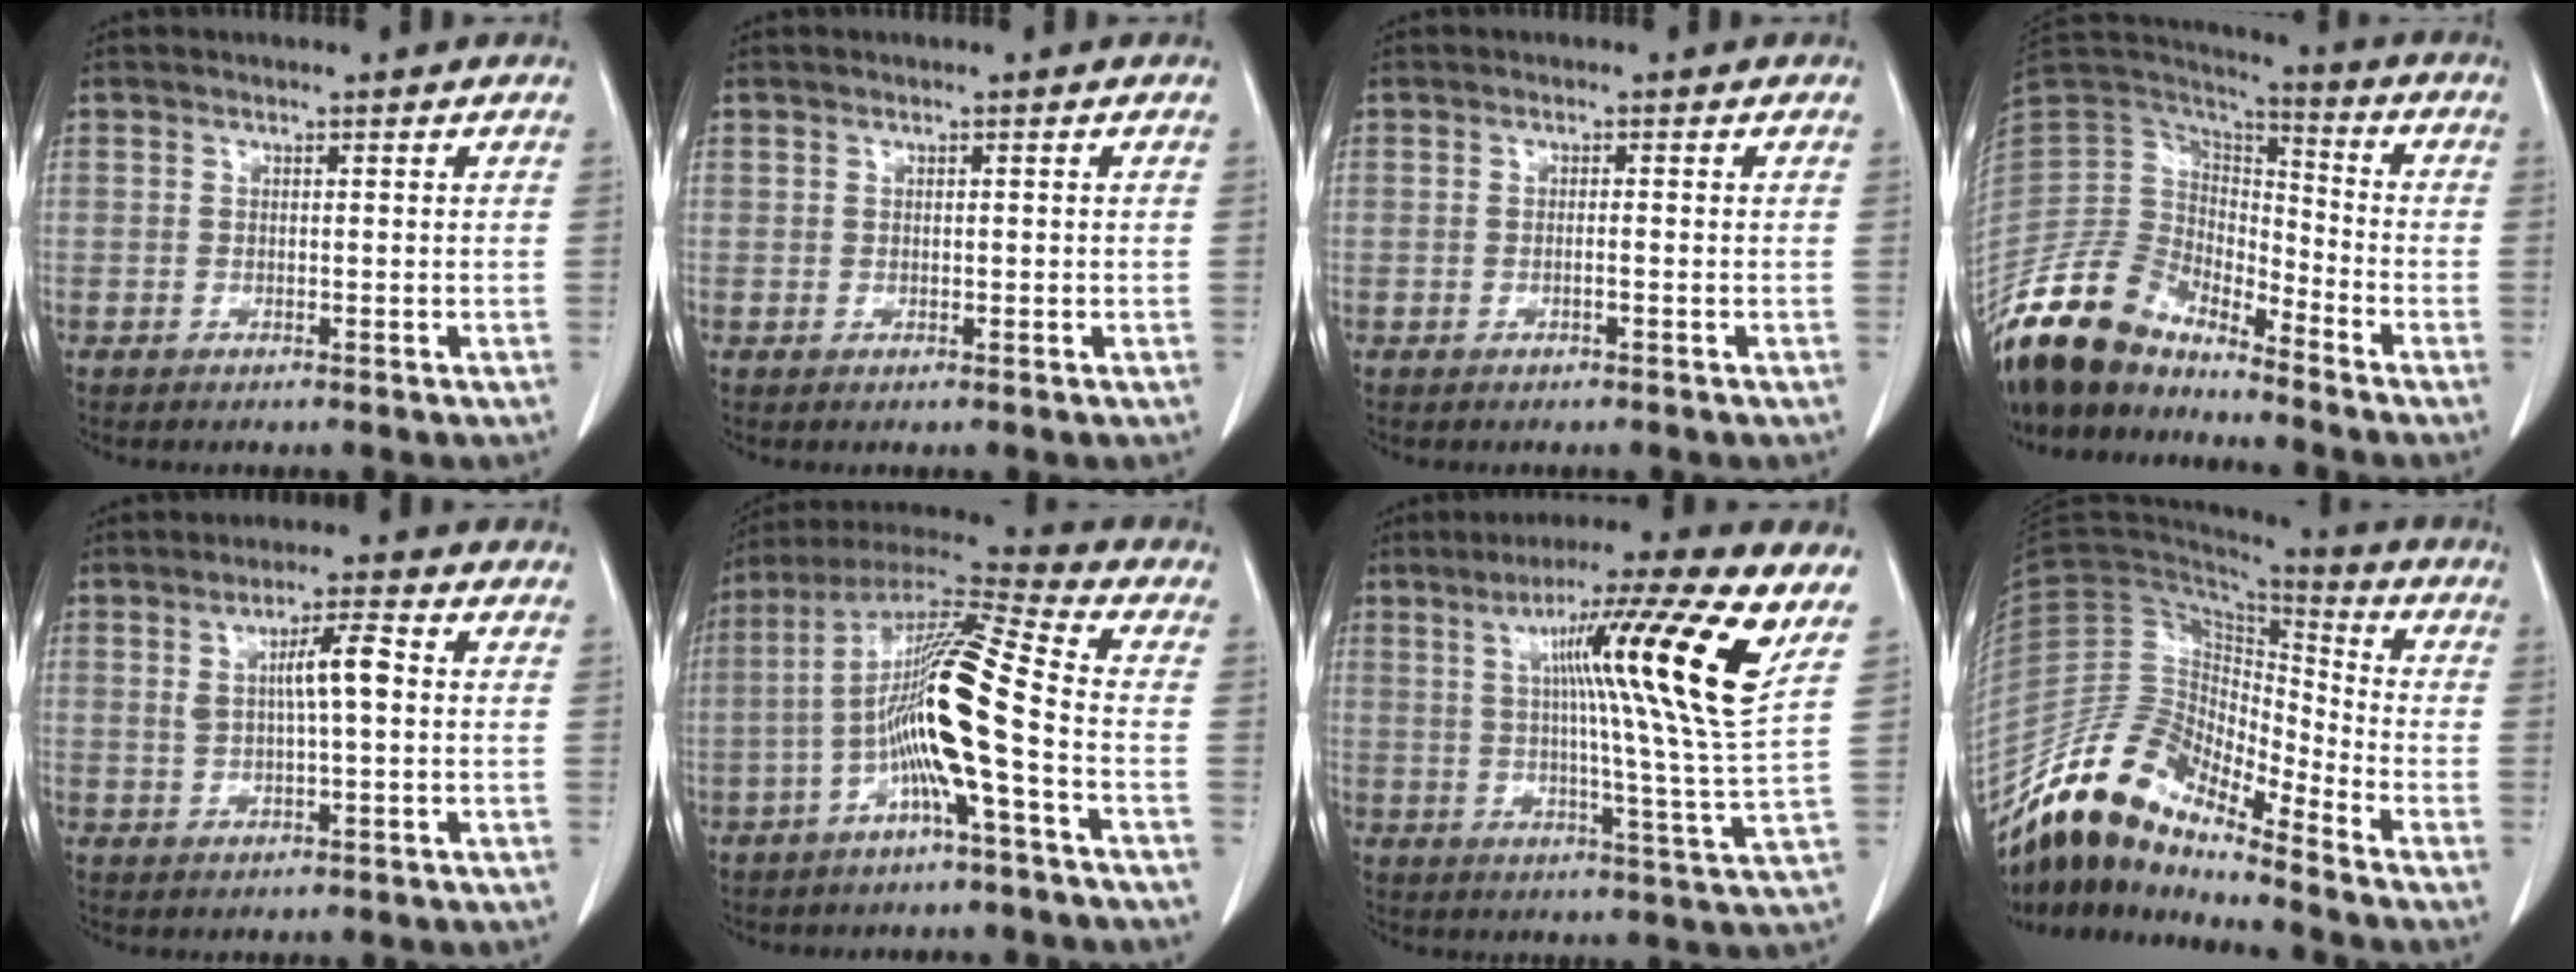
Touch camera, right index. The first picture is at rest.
{"total": 0.8, "force": [0.0, 0.6, 0.6], "torque": [-0.016, 0.003, 0.003]}
{"total": 1.1, "force": [-0.3, 0.3, 1.0], "torque": [-0.022, 0.003, -0.005]}
{"total": 17.6, "force": [-14.9, 6.6, 6.4], "torque": [-0.137, 0.035, -0.285]}
{"total": 6.3, "force": [1.0, 1.3, 6.0], "torque": [-0.107, 0.013, 0.021]}
{"total": 15.2, "force": [-3.5, 0.1, 14.8], "torque": [-0.281, 0.018, -0.073]}
{"total": 18.9, "force": [7.6, -1.6, 17.2], "torque": [-0.255, 0.010, 0.107]}
{"total": 15.2, "force": [-12.7, 4.3, 7.1], "torque": [-0.137, 0.037, -0.241]}